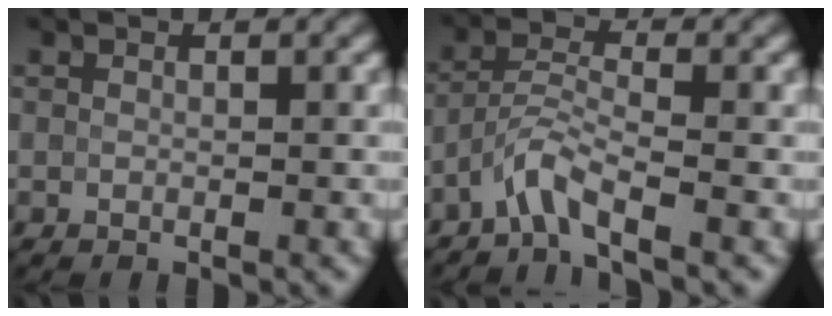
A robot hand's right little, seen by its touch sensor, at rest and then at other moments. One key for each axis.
{"total": 3.0, "fx": -2.2, "fy": 0.3, "fz": 2.0, "tx": -0.042, "ty": 0.006, "tz": -0.053}